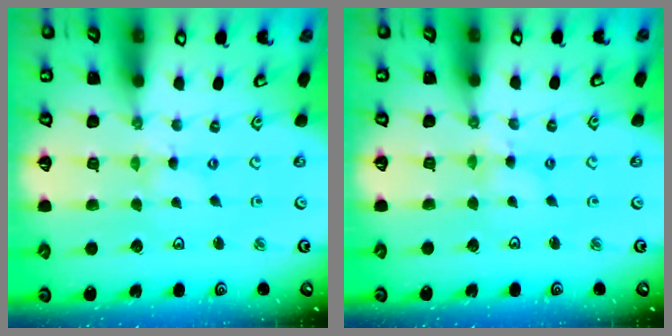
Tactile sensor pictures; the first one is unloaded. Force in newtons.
{"total": 2.5, "press": 2.5, "slide": 0.3}